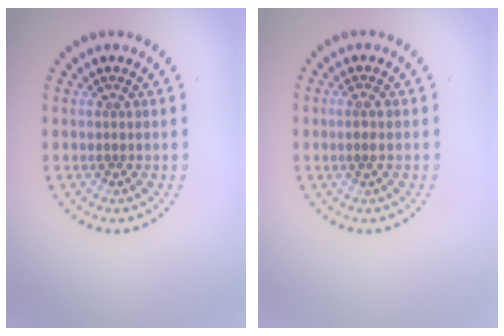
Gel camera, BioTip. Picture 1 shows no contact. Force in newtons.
{"total": 0.9, "press": 0.6, "slide": 0.6}